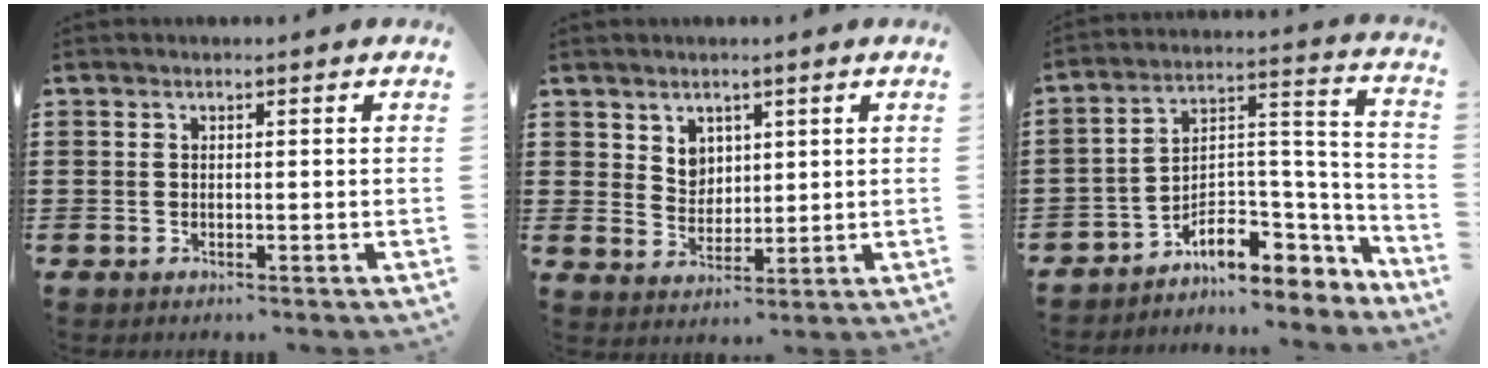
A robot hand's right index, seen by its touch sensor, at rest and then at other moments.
{"total": 3.9, "force": [2.6, 2.8, 0.8], "torque": [-0.029, 0.005, 0.050]}
{"total": 7.4, "force": [-5.1, 4.2, 3.4], "torque": [-0.064, -0.007, -0.091]}